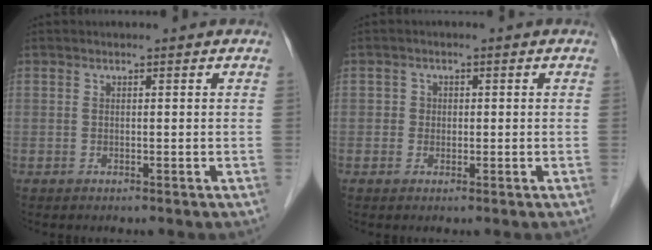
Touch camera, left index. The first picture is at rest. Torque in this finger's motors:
{"motor_torque": [-0.18, 0.03, -0.07, 0.01]}